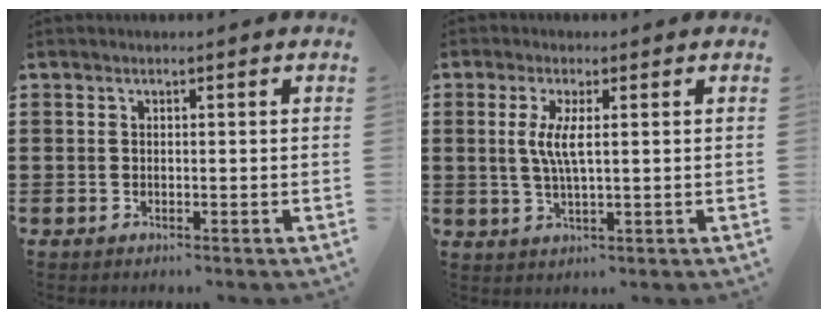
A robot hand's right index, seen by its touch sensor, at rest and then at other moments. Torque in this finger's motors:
{"motor_torque": [0.13, -0.06, 0.33, 0.12]}